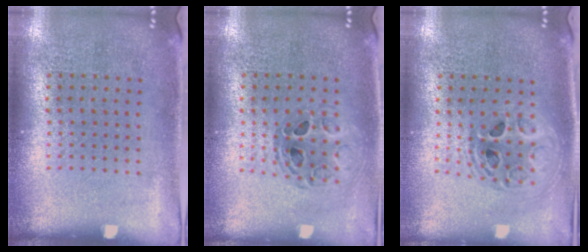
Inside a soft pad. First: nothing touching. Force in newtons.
{"total": 0.8, "press": 0.7, "slide": 0.2}
{"total": 2.0, "press": 1.6, "slide": 1.2}